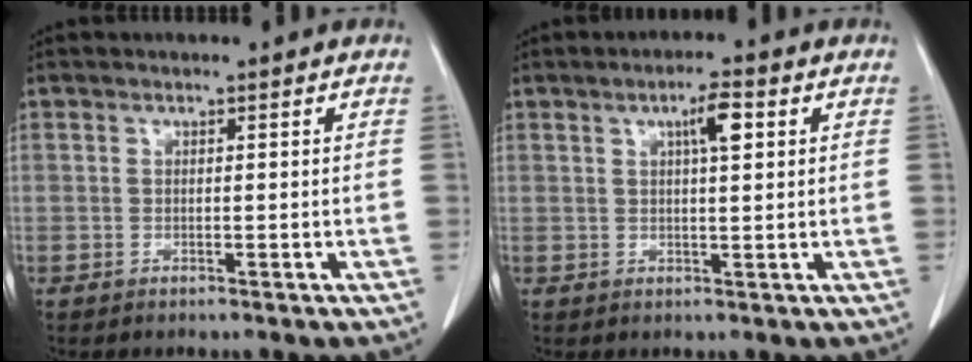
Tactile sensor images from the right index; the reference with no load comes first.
{"total": 4.1, "force": [1.5, 0.6, 3.7], "torque": [-0.065, 0.004, 0.025]}